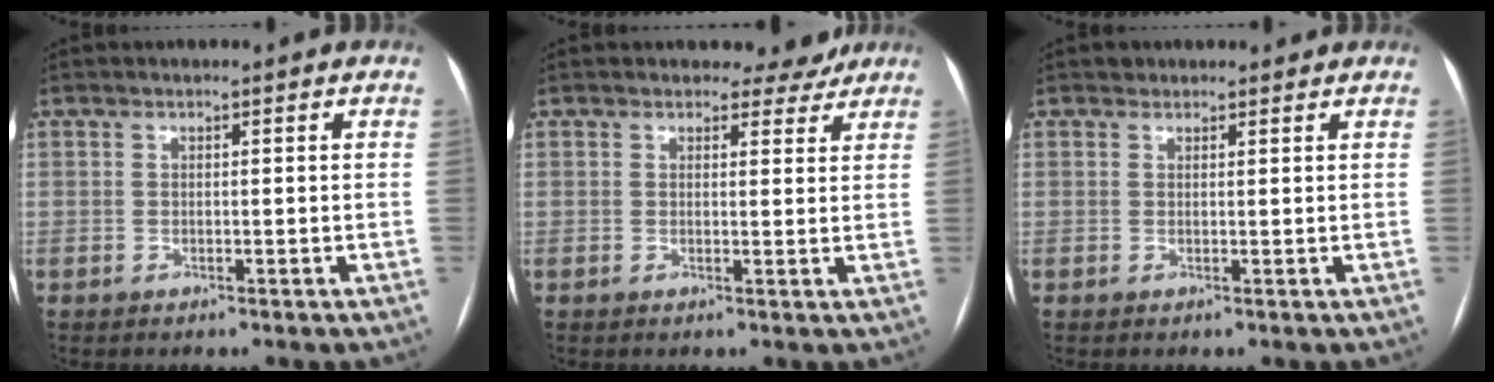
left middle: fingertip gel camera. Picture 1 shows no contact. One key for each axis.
{"total": 3.7, "fx": 3.3, "fy": 1.6, "fz": 0.3, "tx": 0.003, "ty": -0.004, "tz": 0.029}
{"total": 1.6, "fx": 1.4, "fy": 0.9, "fz": -0.1, "tx": 0.009, "ty": 0.009, "tz": 0.015}